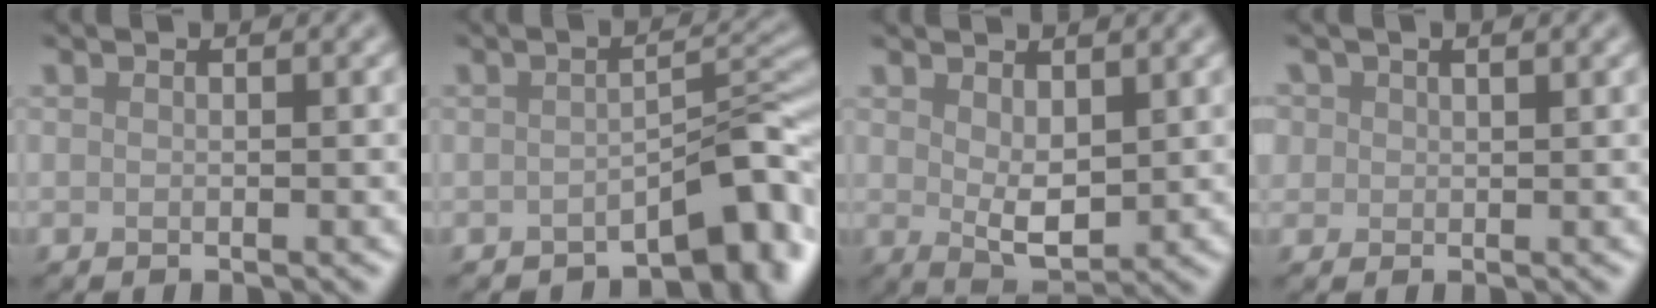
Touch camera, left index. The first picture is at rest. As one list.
[{"total": 5.4, "force": [-3.2, 2.0, 3.9], "torque": [-0.033, 0.011, -0.048]}, {"total": 3.3, "force": [1.1, 1.7, 2.6], "torque": [-0.052, -0.006, 0.026]}, {"total": 1.8, "force": [1.0, 1.4, 0.7], "torque": [-0.011, 0.002, 0.017]}]